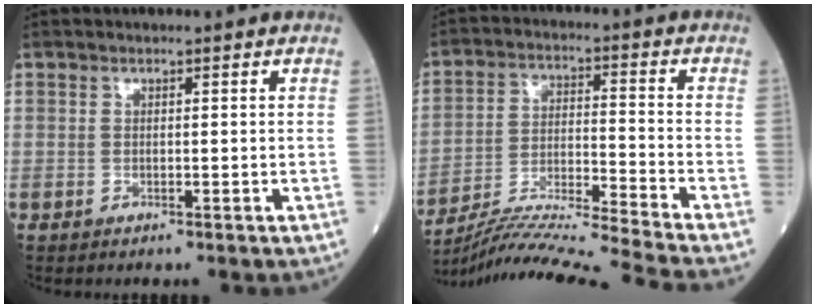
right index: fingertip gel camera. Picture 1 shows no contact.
{"total": 18.6, "force": [-17.0, -3.7, 6.5], "torque": [-0.119, -0.023, -0.276]}